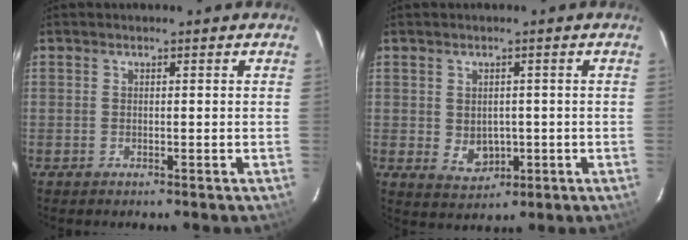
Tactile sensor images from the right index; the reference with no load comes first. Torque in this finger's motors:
{"motor_torque": [0.06, 0.02, 0.07, 0.02]}